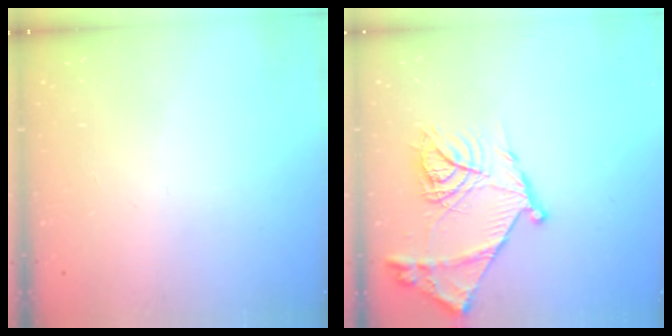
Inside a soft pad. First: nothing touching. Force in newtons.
{"total": 18.9, "press": 18.8, "slide": 1.8}